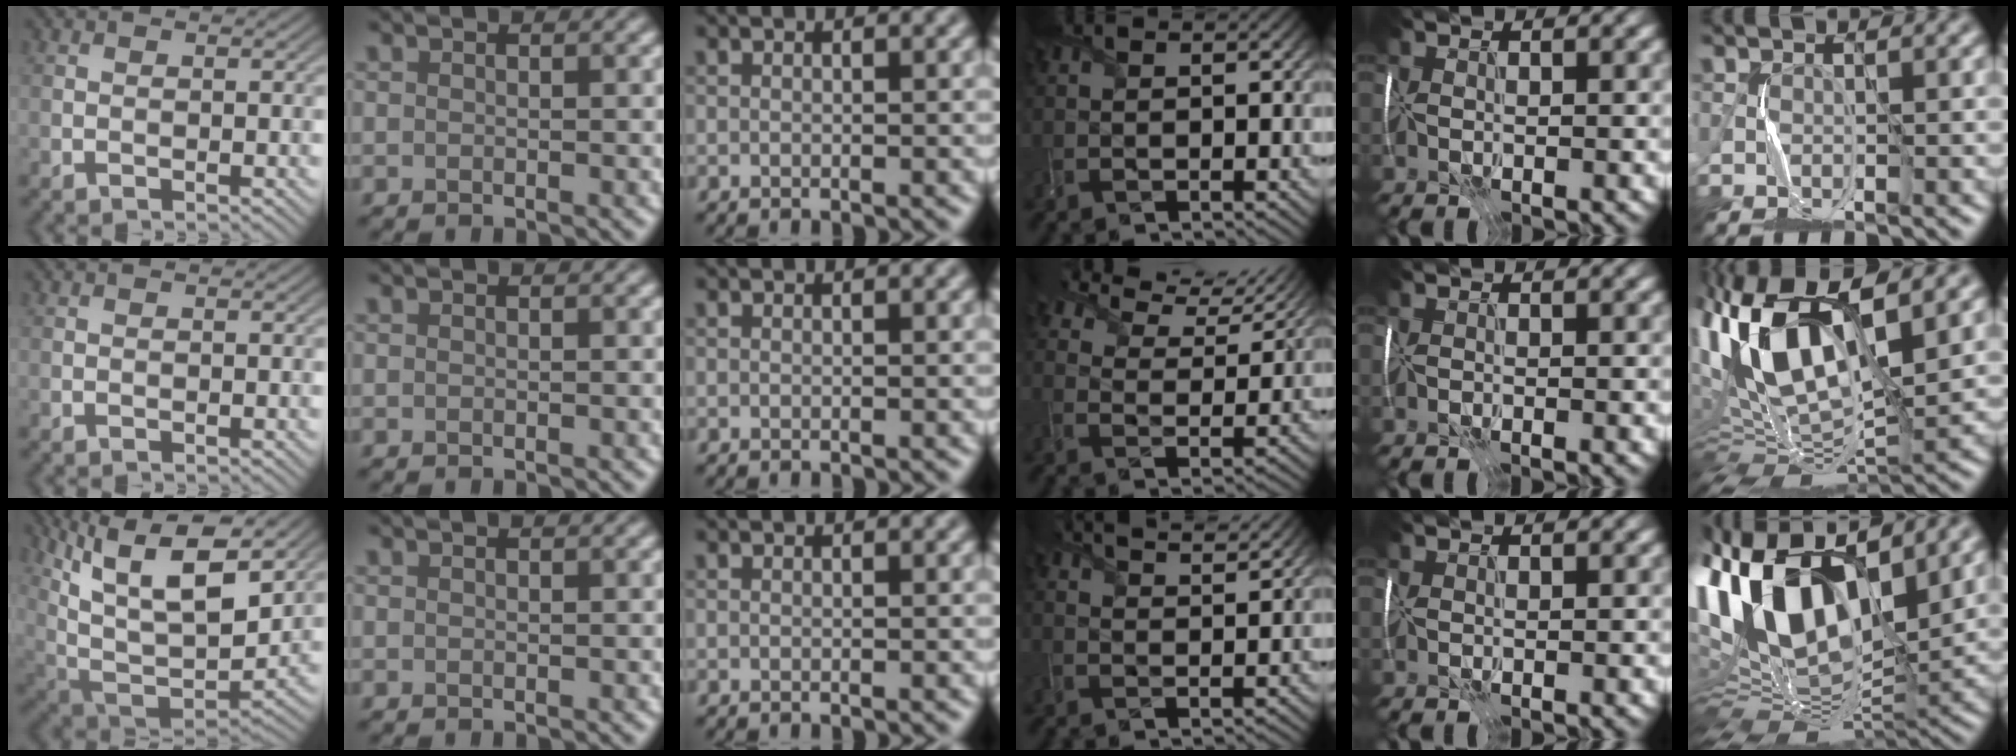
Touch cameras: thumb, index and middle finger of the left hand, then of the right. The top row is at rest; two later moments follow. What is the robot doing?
{"motion": "wrap", "object": "scarf"}